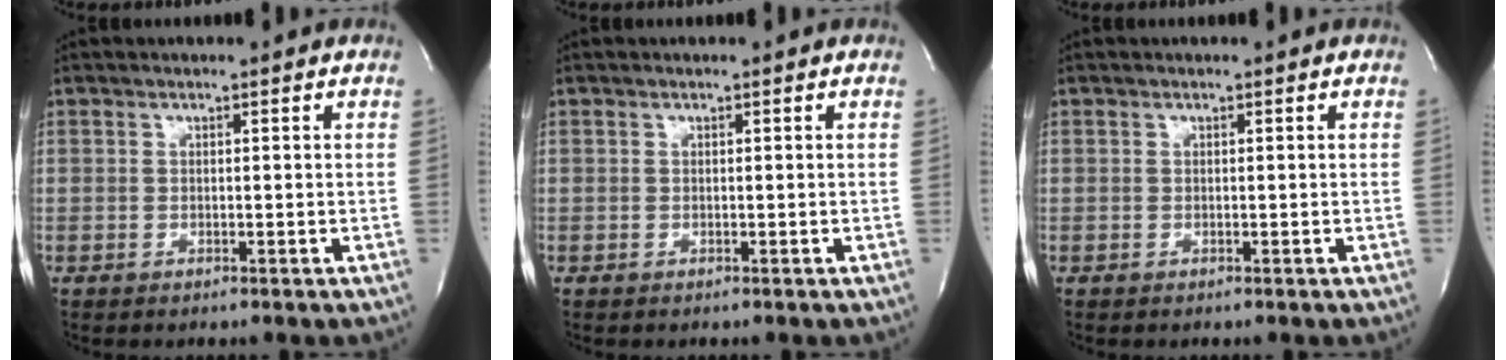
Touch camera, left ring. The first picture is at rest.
{"total": 0.0}
{"total": 0.0}